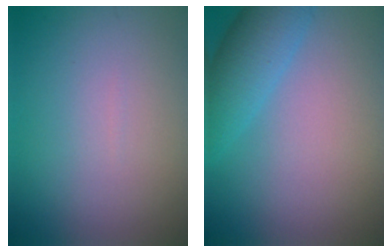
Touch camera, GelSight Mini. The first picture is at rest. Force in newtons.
{"total": 4.4, "press": 4.4, "slide": 0.2}